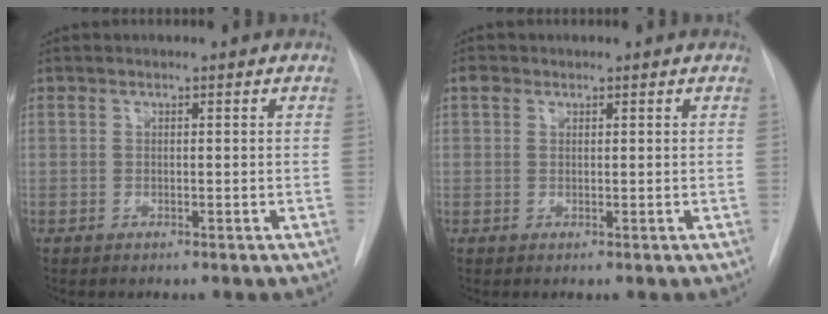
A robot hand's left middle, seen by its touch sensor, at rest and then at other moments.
{"total": 1.3, "force": [0.8, 1.0, 0.4], "torque": [-0.008, 0.010, 0.012]}